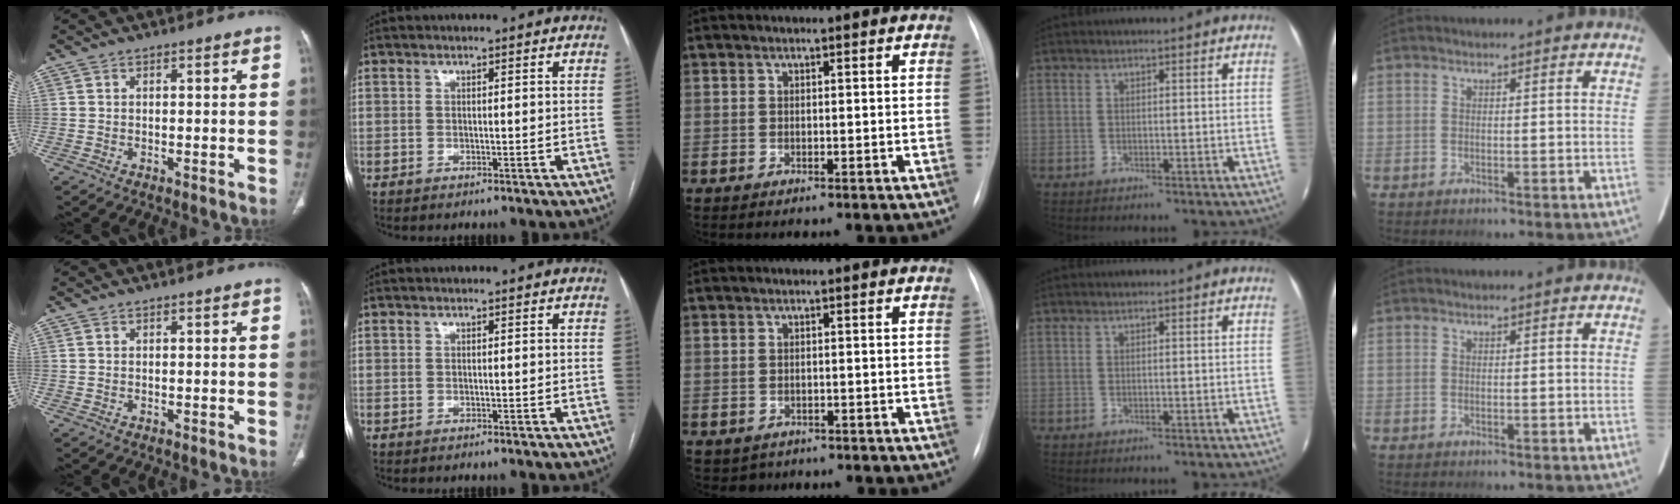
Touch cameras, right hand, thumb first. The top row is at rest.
{"middle": {"total": 1.9, "force": [-1.1, 1.5, 0.1], "torque": [-0.004, 0.004, -0.012]}}